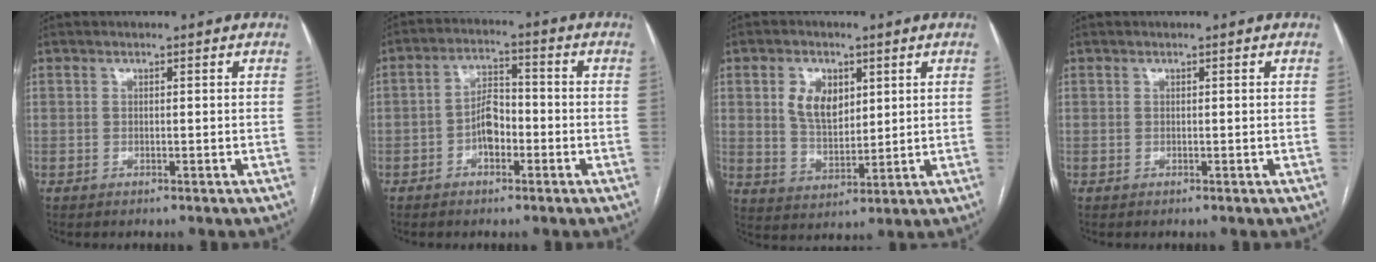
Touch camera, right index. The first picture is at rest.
{"total": 5.3, "force": [-1.8, 2.8, 4.1], "torque": [-0.076, 0.017, -0.035]}
{"total": 7.2, "force": [2.6, 4.6, 5.0], "torque": [-0.094, 0.008, 0.058]}
{"total": 0.0}